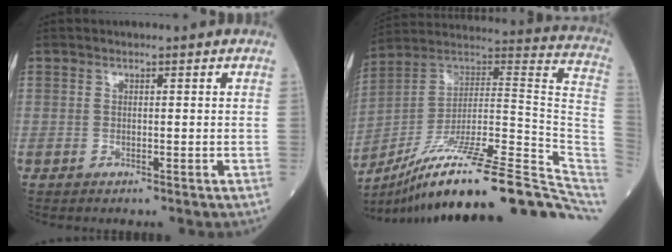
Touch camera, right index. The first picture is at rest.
{"total": 31.1, "force": [-21.9, 4.4, 21.5], "torque": [-0.233, 0.020, -0.337]}